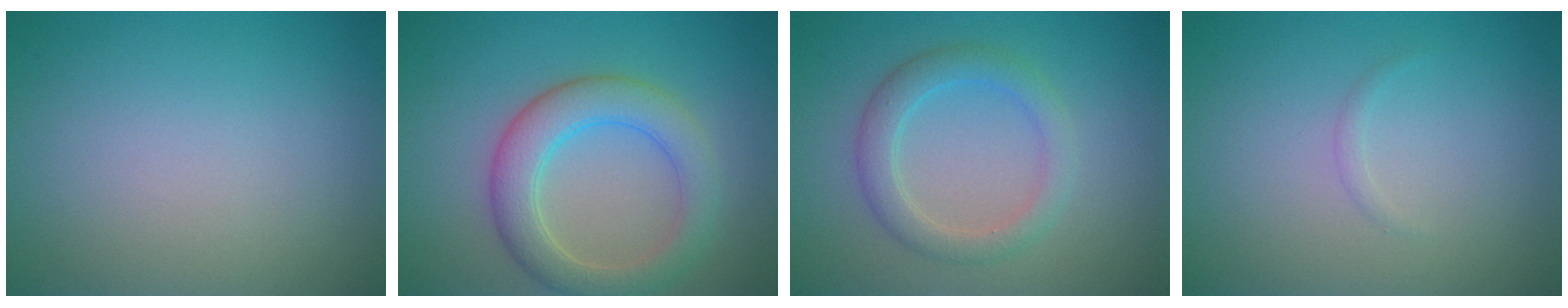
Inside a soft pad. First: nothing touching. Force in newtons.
{"total": 5.0, "press": 5.0, "slide": 0.1}
{"total": 3.1, "press": 3.1, "slide": 0.2}
{"total": 0.5, "press": 0.5, "slide": 0.0}